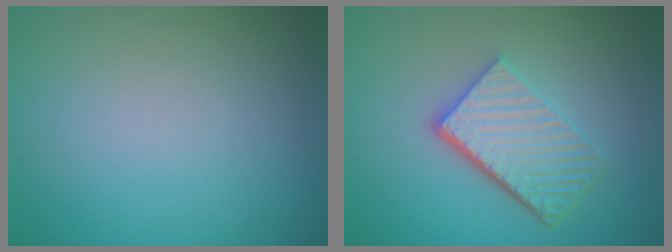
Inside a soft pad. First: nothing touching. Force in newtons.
{"total": 5.7, "press": 4.0, "slide": 4.1}